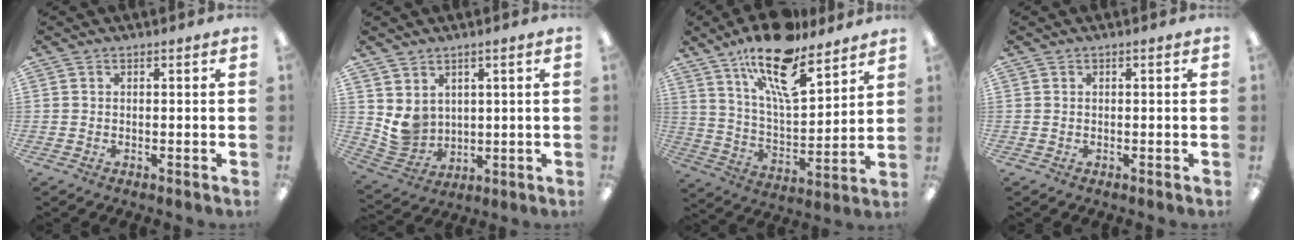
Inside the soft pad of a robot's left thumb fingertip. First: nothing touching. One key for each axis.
{"total": 6.5, "fx": 2.7, "fy": 5.7, "fz": 1.6, "tx": -0.041, "ty": -0.018, "tz": 0.059}
{"total": 19.4, "fx": 13.6, "fy": 7.0, "fz": 11.9, "tx": -0.194, "ty": -0.077, "tz": 0.230}
{"total": 0.0}